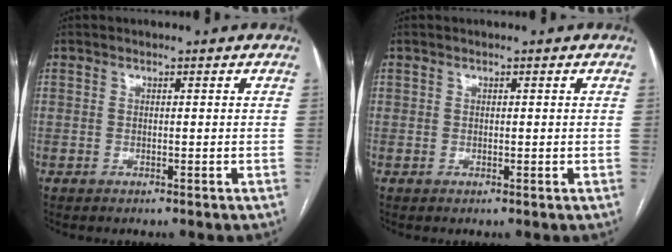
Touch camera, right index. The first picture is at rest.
{"total": 0.6, "force": [0.2, 0.5, 0.3], "torque": [0.001, 0.000, 0.001]}